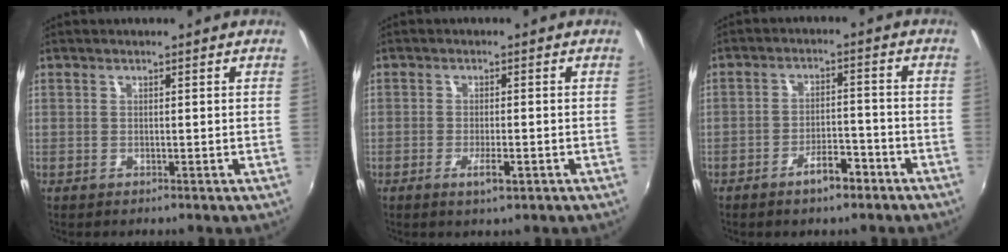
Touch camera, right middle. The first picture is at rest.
{"total": 3.2, "force": [-1.6, 0.7, 2.6], "torque": [-0.051, -0.008, -0.028]}
{"total": 5.6, "force": [-3.9, 2.1, 3.4], "torque": [-0.064, 0.003, -0.054]}